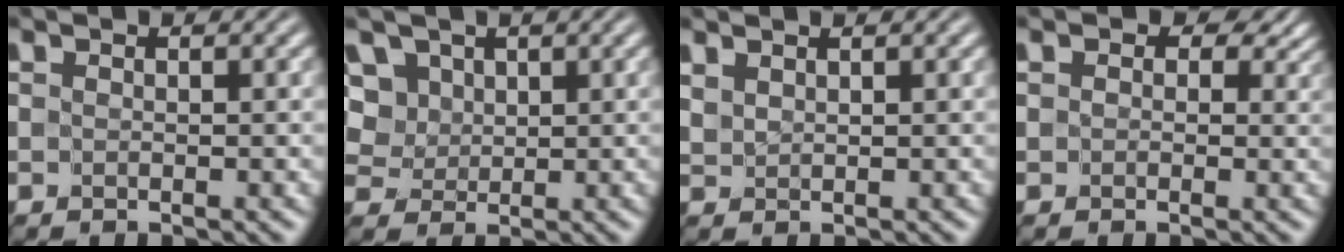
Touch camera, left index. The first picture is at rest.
{"total": 6.9, "force": [3.7, 5.1, 2.9], "torque": [-0.067, 0.013, 0.053]}
{"total": 1.4, "force": [1.4, 0.4, 0.1], "torque": [-0.004, 0.001, 0.033]}
{"total": 3.8, "force": [1.8, 2.9, 1.8], "torque": [-0.018, 0.004, 0.009]}